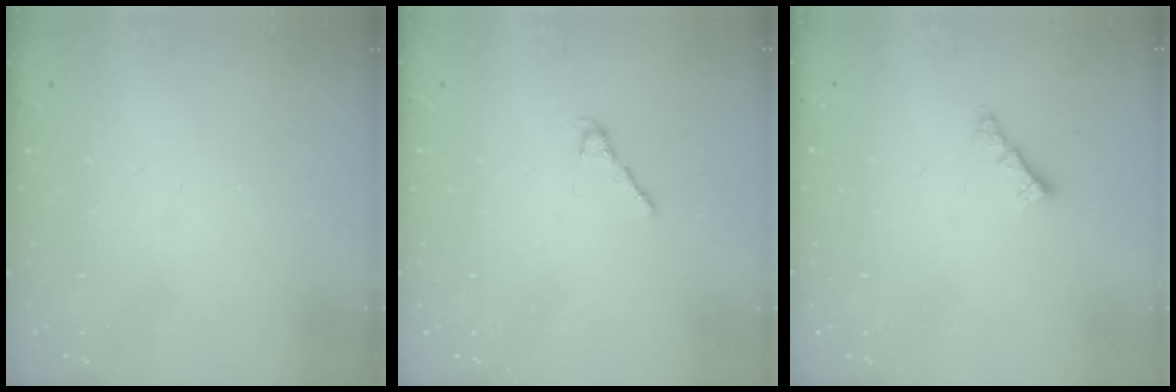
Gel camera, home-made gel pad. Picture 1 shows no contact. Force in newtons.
{"total": 2.2, "press": 2.2, "slide": 0.4}
{"total": 0.8, "press": 0.7, "slide": 0.4}